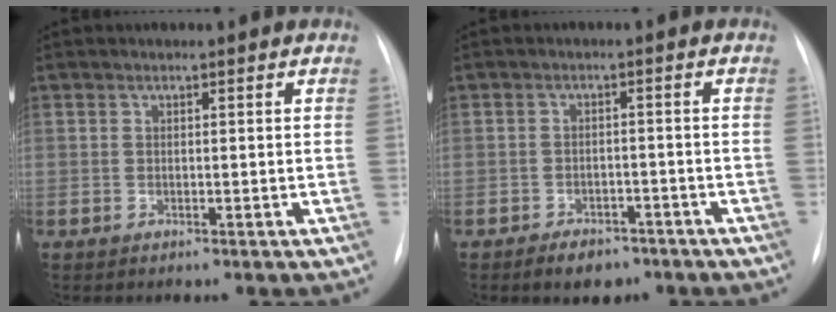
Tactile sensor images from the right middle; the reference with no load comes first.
{"total": 4.4, "force": [-3.2, 2.5, 1.7], "torque": [-0.029, 0.003, -0.041]}